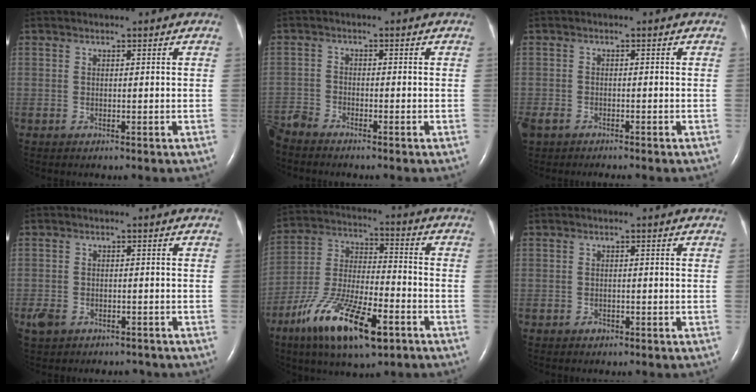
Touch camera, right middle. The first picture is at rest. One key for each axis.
{"total": 3.9, "fx": -3.8, "fy": 0.5, "fz": 0.8, "tx": -0.015, "ty": -0.015, "tz": -0.079}
{"total": 5.0, "fx": -3.9, "fy": 2.3, "fz": 2.2, "tx": -0.048, "ty": -0.008, "tz": -0.066}
{"total": 5.1, "fx": -3.8, "fy": 2.9, "fz": 1.9, "tx": -0.040, "ty": 0.003, "tz": -0.054}
{"total": 17.4, "fx": -9.5, "fy": 4.9, "fz": 13.7, "tx": -0.283, "ty": -0.019, "tz": -0.169}
{"total": 0.9, "fx": -0.7, "fy": 0.6, "fz": 0.3, "tx": -0.006, "ty": 0.002, "tz": -0.010}